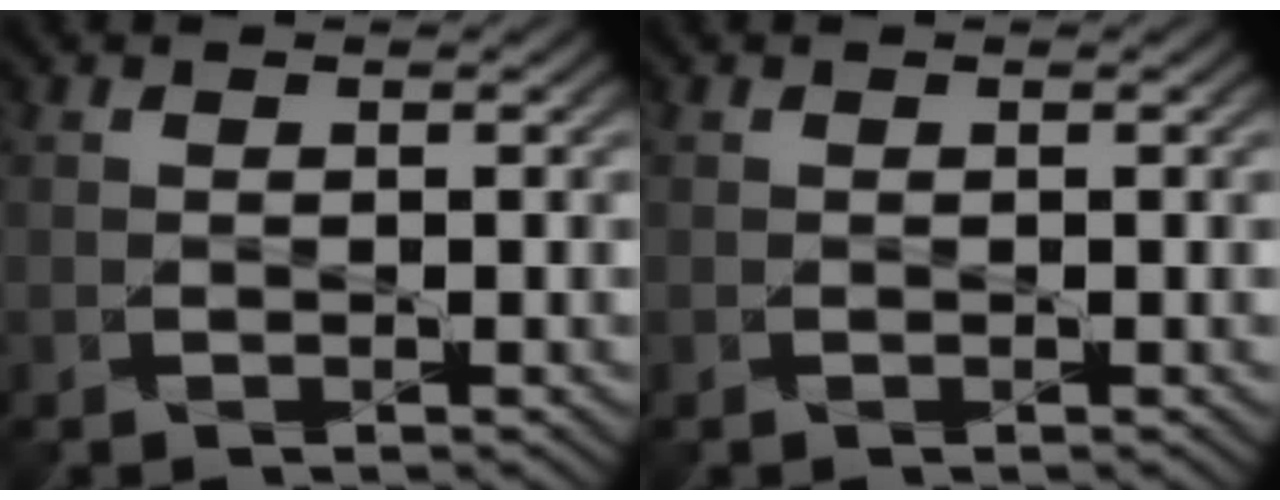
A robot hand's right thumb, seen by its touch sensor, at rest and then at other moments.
{"total": 0.0}